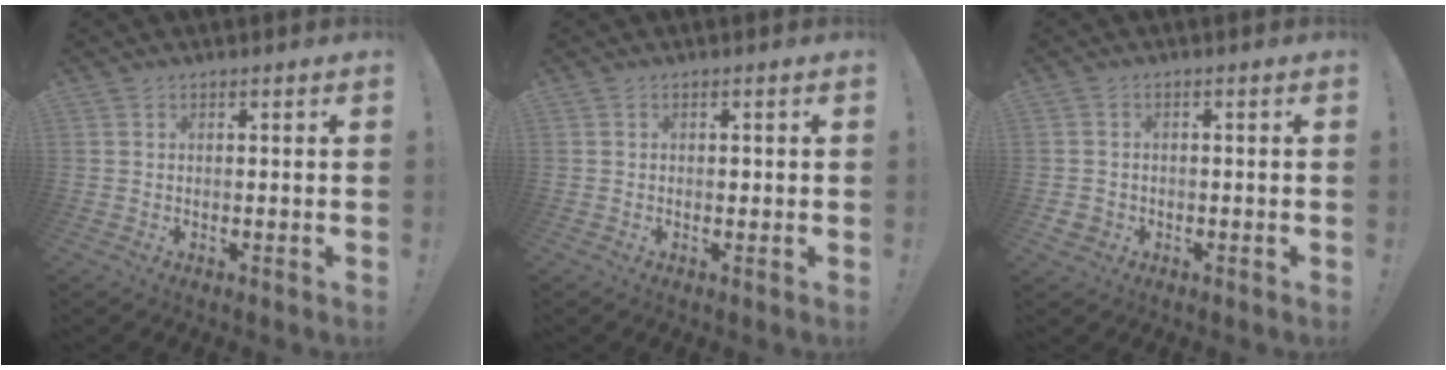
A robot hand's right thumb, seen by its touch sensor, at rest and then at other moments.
{"total": 0.6, "force": [-0.1, 0.6, 0.2], "torque": [-0.003, 0.003, -0.002]}
{"total": 2.4, "force": [-0.7, 2.1, 0.8], "torque": [-0.009, 0.000, -0.012]}